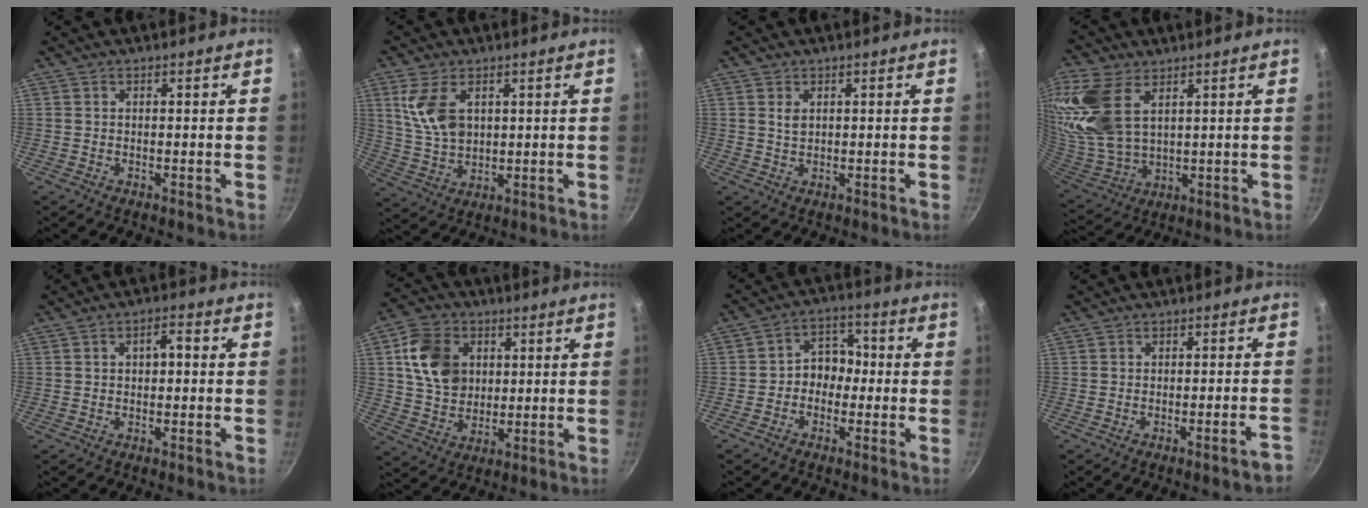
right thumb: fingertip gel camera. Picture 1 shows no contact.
{"total": 9.6, "force": [3.4, 5.8, 6.9], "torque": [-0.129, -0.020, 0.075]}
{"total": 2.0, "force": [0.8, 1.2, 1.3], "torque": [-0.024, -0.003, 0.018]}
{"total": 18.6, "force": [8.0, 10.7, 13.0], "torque": [-0.284, -0.011, 0.172]}
{"total": 3.8, "force": [0.3, 2.2, 3.1], "torque": [-0.037, 0.015, 0.000]}
{"total": 13.0, "force": [3.3, 10.1, 7.5], "torque": [-0.111, -0.003, 0.059]}
{"total": 6.3, "force": [-1.1, 5.1, 3.6], "torque": [-0.009, 0.030, -0.033]}
{"total": 3.6, "force": [-2.5, 0.4, 2.6], "torque": [-0.025, 0.026, -0.025]}